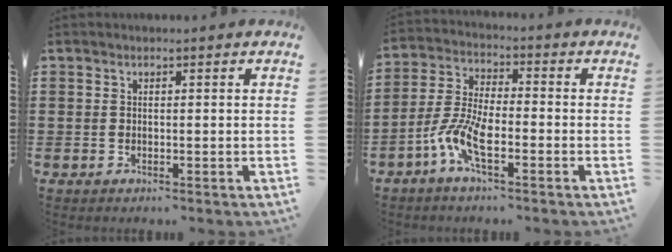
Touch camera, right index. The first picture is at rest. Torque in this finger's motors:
{"motor_torque": [2.14, 0.00, 0.62, 0.14]}